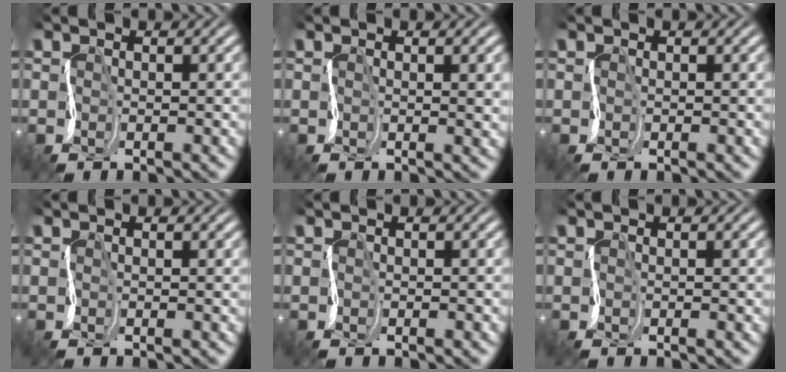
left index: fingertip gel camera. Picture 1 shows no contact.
{"total": 2.9, "force": [1.1, 1.0, 2.6], "torque": [-0.027, 0.013, 0.011]}
{"total": 0.0}
{"total": 0.5, "force": [0.5, 0.1, 0.2], "torque": [-0.003, 0.004, 0.004]}
{"total": 0.6, "force": [-0.1, 0.3, 0.5], "torque": [-0.004, 0.002, -0.002]}
{"total": 0.8, "force": [0.5, 0.2, 0.6], "torque": [-0.010, 0.002, 0.004]}